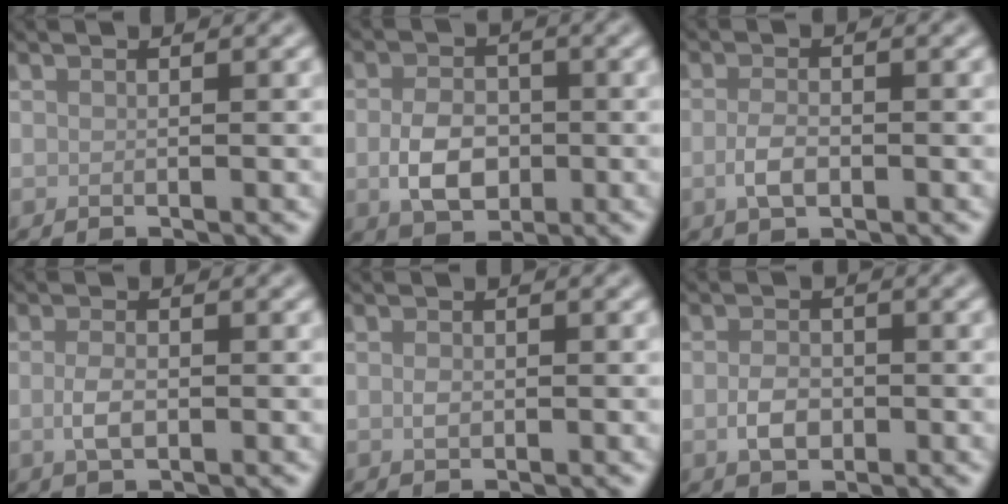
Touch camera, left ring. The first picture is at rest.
{"total": 4.3, "force": [-0.7, 3.0, 3.0], "torque": [-0.059, -0.002, -0.016]}
{"total": 2.1, "force": [-0.6, 1.2, 1.7], "torque": [-0.037, 0.000, -0.013]}
{"total": 2.0, "force": [-0.3, 1.1, 1.7], "torque": [-0.039, -0.001, -0.006]}
{"total": 1.0, "force": [0.0, 0.6, 0.7], "torque": [-0.015, -0.001, -0.002]}
{"total": 2.4, "force": [-0.6, 1.7, 1.6], "torque": [-0.033, -0.001, -0.014]}